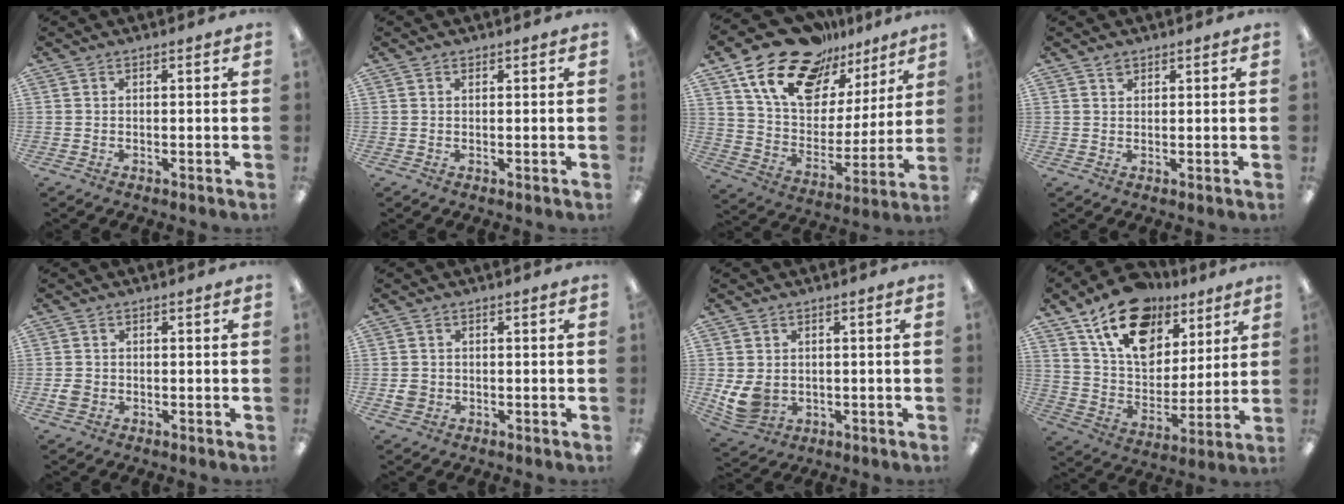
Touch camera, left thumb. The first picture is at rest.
{"total": 0.5, "force": [0.4, 0.3, 0.2], "torque": [-0.003, 0.003, 0.007]}
{"total": 20.9, "force": [14.7, 11.6, 9.3], "torque": [-0.173, -0.086, 0.266]}
{"total": 1.4, "force": [1.1, 0.8, 0.4], "torque": [-0.002, -0.005, 0.020]}
{"total": 2.4, "force": [-0.6, 2.1, 1.0], "torque": [-0.016, 0.004, -0.012]}
{"total": 2.5, "force": [-0.4, 2.3, 0.8], "torque": [-0.006, 0.000, -0.010]}
{"total": 6.9, "force": [0.1, 5.6, 3.9], "torque": [-0.089, 0.003, 0.007]}
{"total": 19.2, "force": [11.6, 12.0, 9.5], "torque": [-0.159, -0.052, 0.210]}